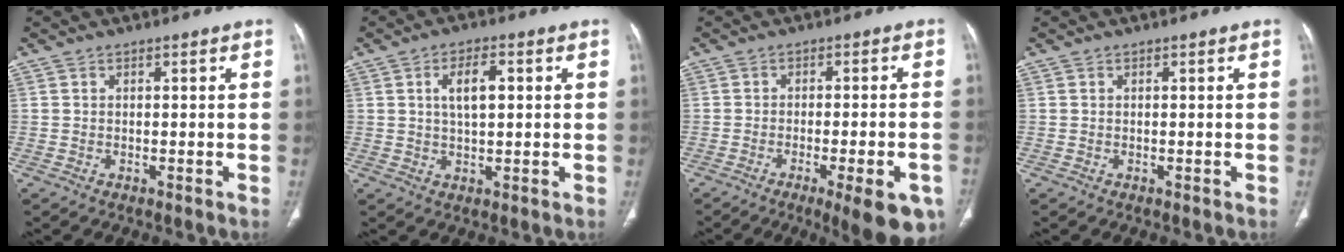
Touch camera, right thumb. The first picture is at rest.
{"total": 5.8, "force": [1.3, 2.7, 4.9], "torque": [-0.081, 0.002, 0.023]}
{"total": 13.5, "force": [-7.3, 3.5, 10.8], "torque": [-0.097, 0.014, -0.095]}
{"total": 0.0}